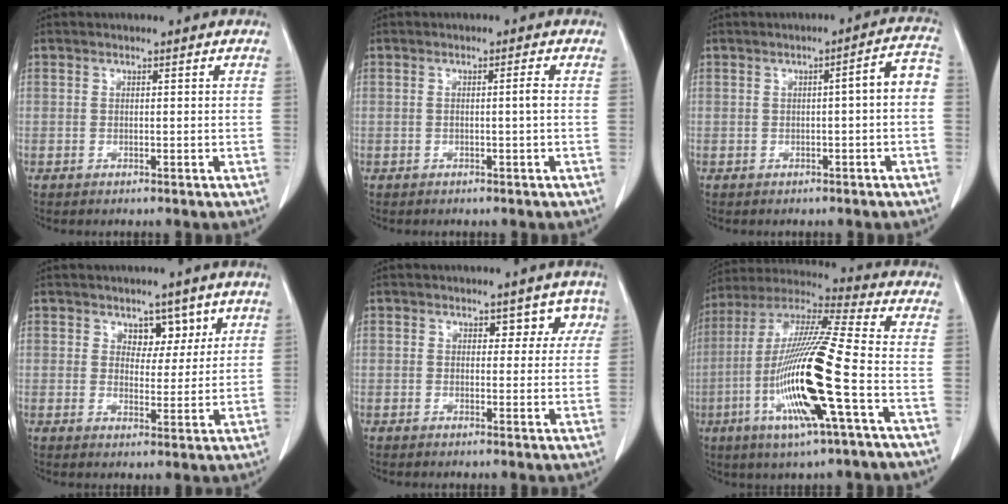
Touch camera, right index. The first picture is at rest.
{"total": 1.3, "force": [-0.1, -0.3, 1.2], "torque": [-0.021, -0.001, -0.002]}
{"total": 4.2, "force": [-0.5, 0.4, 4.2], "torque": [-0.049, 0.018, -0.008]}
{"total": 4.4, "force": [2.5, 2.8, 2.2], "torque": [-0.016, 0.001, 0.039]}
{"total": 3.5, "force": [1.7, 2.6, 1.6], "torque": [0.008, 0.008, 0.013]}
{"total": 19.4, "force": [-5.5, 0.5, 18.6], "torque": [-0.385, -0.019, -0.110]}